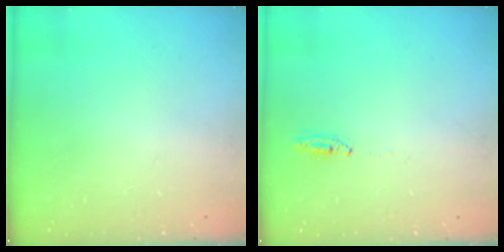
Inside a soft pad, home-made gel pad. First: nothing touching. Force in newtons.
{"total": 3.0, "press": 2.8, "slide": 1.1}